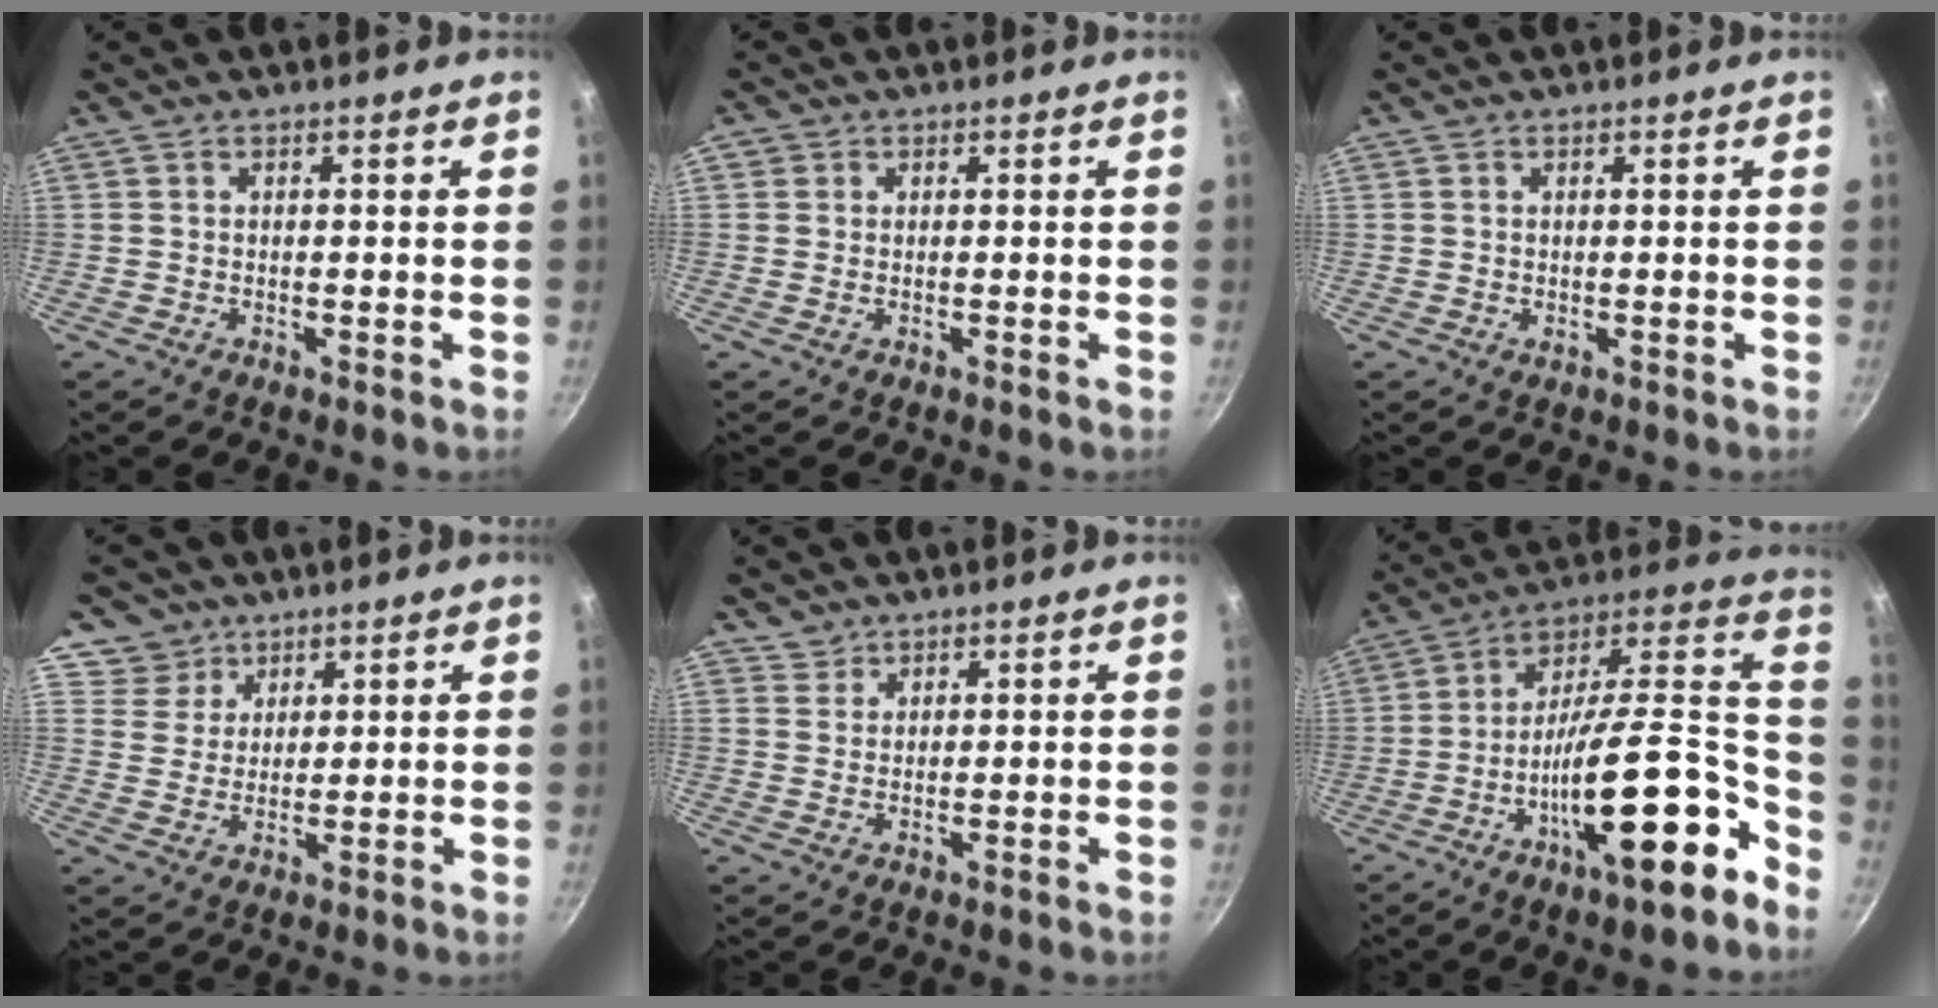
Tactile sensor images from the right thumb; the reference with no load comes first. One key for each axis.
{"total": 1.1, "fx": 0.2, "fy": 1.0, "fz": 0.2, "tx": 0.000, "ty": -0.004, "tz": -0.003}
{"total": 0.0}
{"total": 5.7, "fx": 3.7, "fy": 4.3, "fz": 0.0, "tx": 0.033, "ty": -0.015, "tz": 0.062}
{"total": 2.1, "fx": 1.5, "fy": 1.4, "fz": -0.3, "tx": 0.025, "ty": 0.000, "tz": 0.024}
{"total": 24.8, "fx": -11.4, "fy": 7.9, "fz": 20.6, "tx": -0.267, "ty": 0.069, "tz": -0.200}